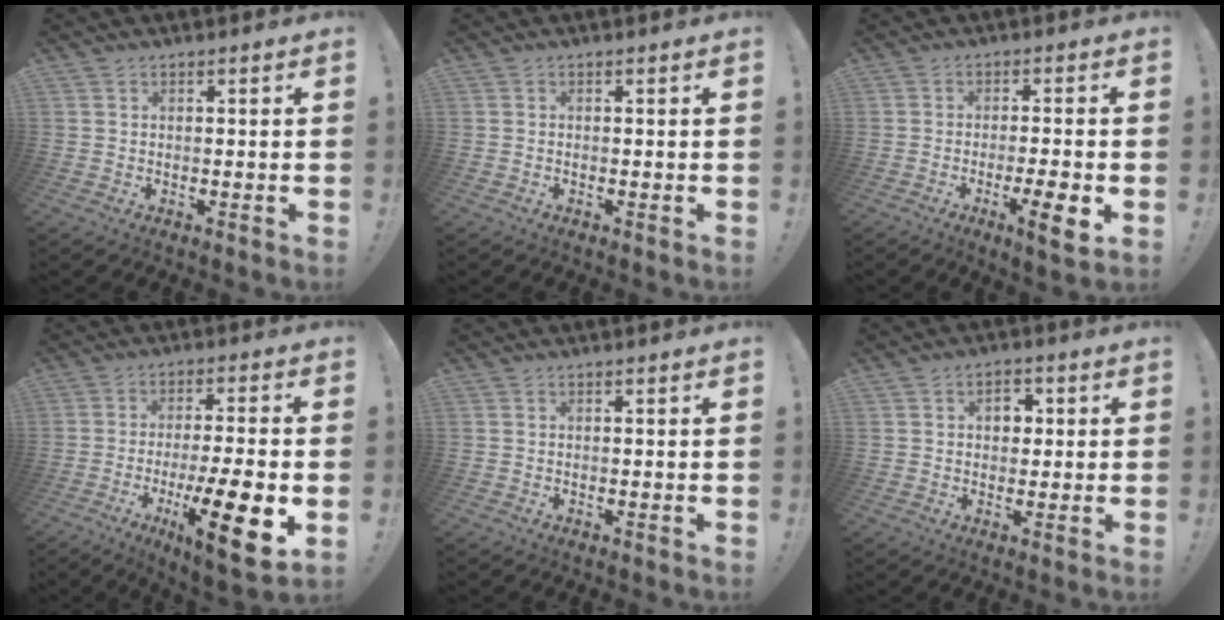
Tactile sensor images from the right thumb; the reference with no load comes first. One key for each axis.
{"total": 0.0}
{"total": 8.4, "fx": -3.4, "fy": 1.1, "fz": 7.6, "tx": -0.100, "ty": 0.005, "tz": -0.056}
{"total": 17.5, "fx": -6.1, "fy": 3.7, "fz": 16.0, "tx": -0.238, "ty": 0.017, "tz": -0.087}
{"total": 0.0}
{"total": 5.1, "fx": 1.0, "fy": 4.0, "fz": 2.9, "tx": -0.024, "ty": 0.000, "tz": 0.010}